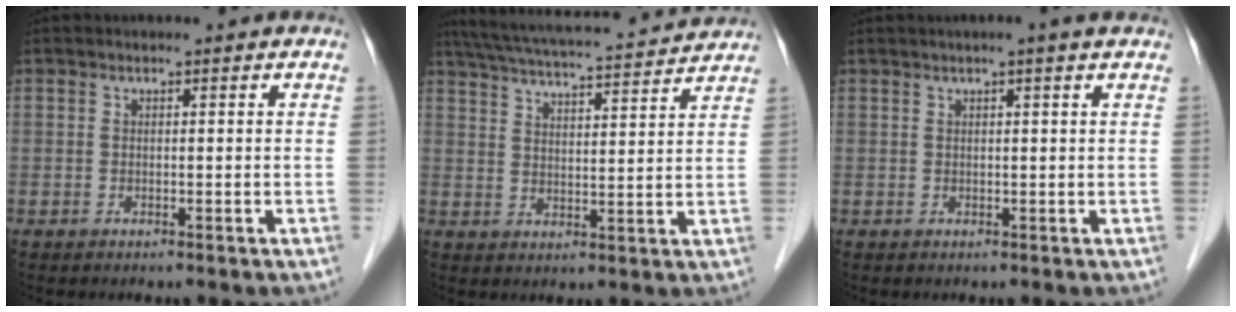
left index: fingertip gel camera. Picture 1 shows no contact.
{"total": 17.4, "force": [16.0, 1.2, 6.6], "torque": [-0.119, 0.027, 0.230]}
{"total": 2.8, "force": [1.9, -0.4, 2.0], "torque": [-0.026, 0.015, 0.029]}